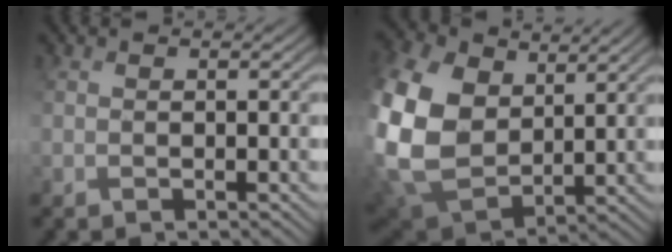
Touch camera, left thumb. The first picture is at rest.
{"total": 15.1, "force": [4.1, 10.9, 9.5], "torque": [-0.287, 0.014, 0.085]}